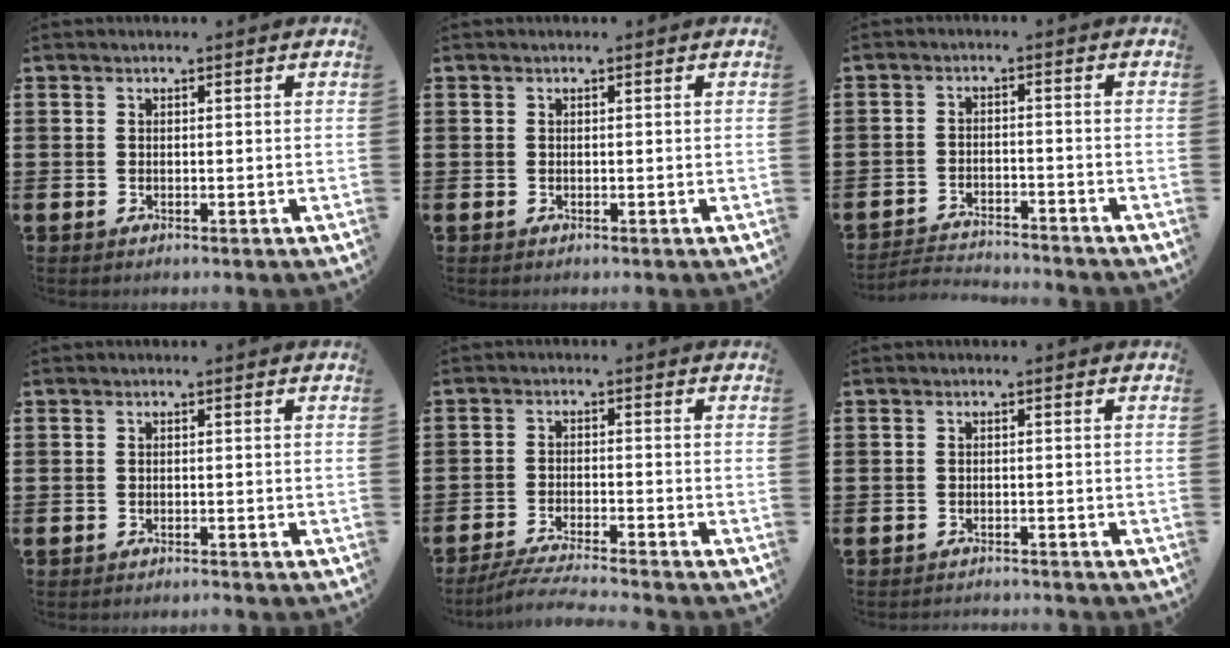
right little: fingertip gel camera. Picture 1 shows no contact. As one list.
[{"total": 0.0}, {"total": 2.7, "force": [-2.7, 0.1, 0.0], "torque": [-0.006, 0.002, -0.058]}, {"total": 0.5, "force": [-0.5, -0.1, 0.1], "torque": [-0.001, -0.002, -0.011]}, {"total": 3.8, "force": [-3.5, -0.3, 1.6], "torque": [-0.024, -0.008, -0.065]}, {"total": 1.0, "force": [-1.0, -0.1, -0.1], "torque": [0.000, 0.002, -0.022]}]